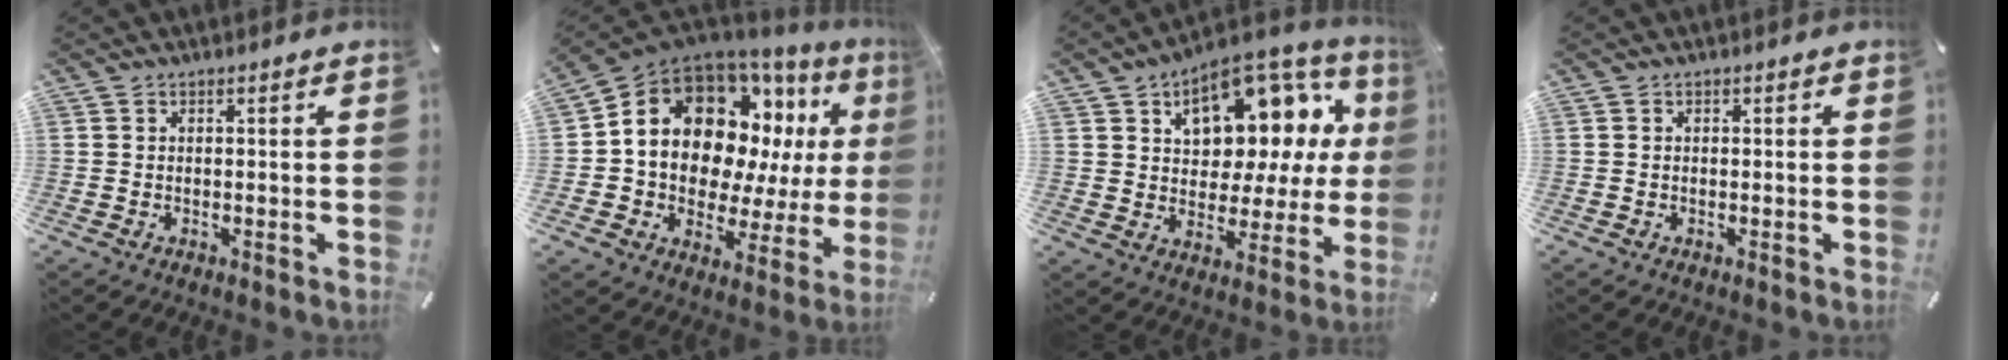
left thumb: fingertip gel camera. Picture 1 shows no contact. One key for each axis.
{"total": 18.8, "fx": 7.0, "fy": 13.2, "fz": 11.4, "tx": -0.204, "ty": -0.062, "tz": 0.123}
{"total": 13.4, "fx": 7.2, "fy": 8.9, "fz": 6.9, "tx": -0.098, "ty": -0.058, "tz": 0.129}
{"total": 0.0}